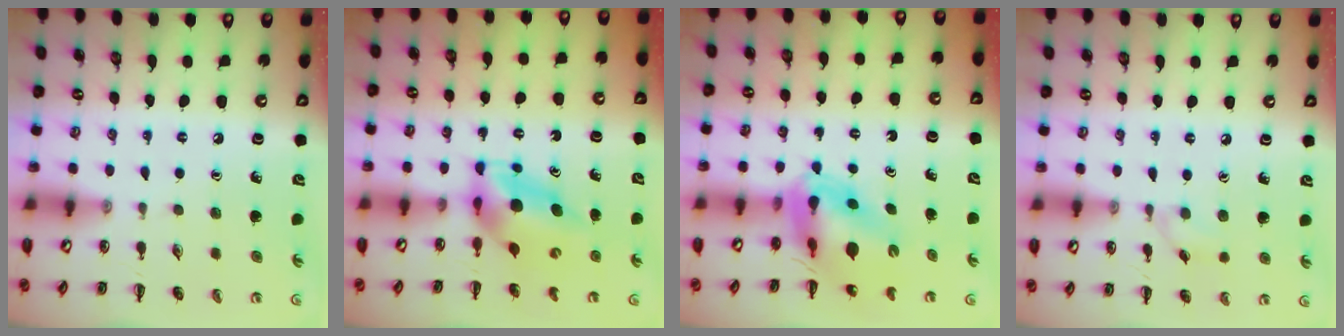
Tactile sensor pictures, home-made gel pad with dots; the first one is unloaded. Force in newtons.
{"total": 5.1, "press": 5.0, "slide": 1.0}
{"total": 7.8, "press": 7.4, "slide": 2.4}
{"total": 5.9, "press": 5.5, "slide": 2.2}